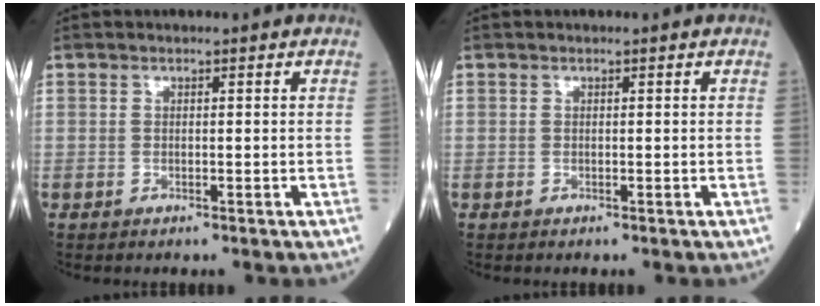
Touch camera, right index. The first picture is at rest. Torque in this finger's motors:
{"motor_torque": [0.00, 0.00, 0.00, 0.01]}